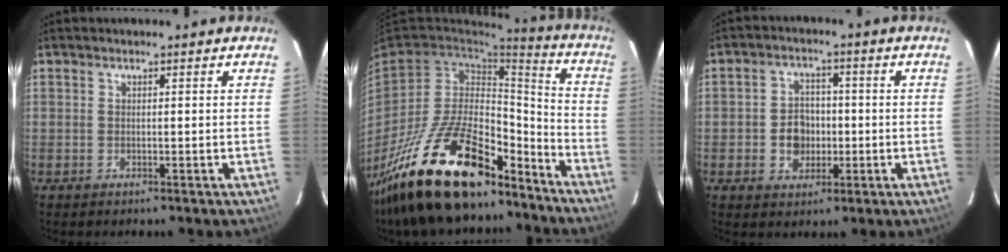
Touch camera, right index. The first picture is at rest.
{"total": 28.0, "force": [-20.2, 10.9, 16.0], "torque": [-0.302, -0.004, -0.322]}
{"total": 6.4, "force": [-1.4, 5.4, 3.1], "torque": [-0.066, 0.014, -0.018]}